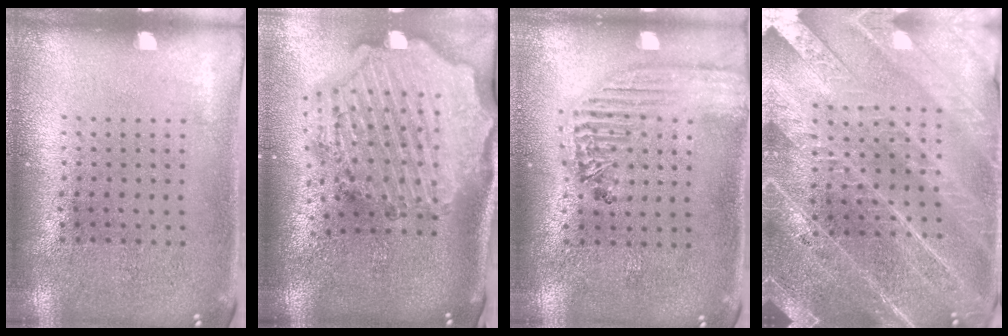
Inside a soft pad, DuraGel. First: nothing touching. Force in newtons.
{"total": 4.1, "press": 3.3, "slide": 2.4}
{"total": 1.8, "press": 1.7, "slide": 0.7}
{"total": 4.3, "press": 3.9, "slide": 1.8}